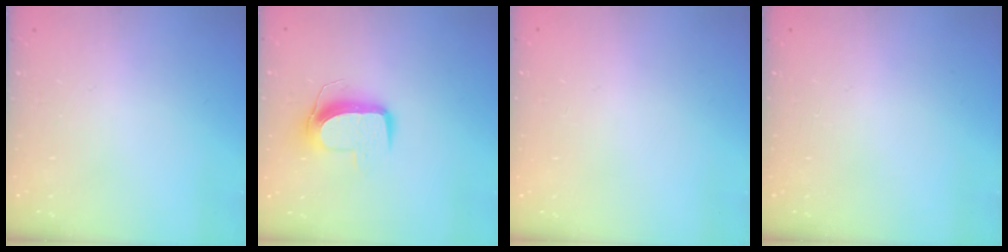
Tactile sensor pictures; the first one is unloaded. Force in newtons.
{"total": 10.1, "press": 10.1, "slide": 0.5}
{"total": 0.0}
{"total": 0.0}